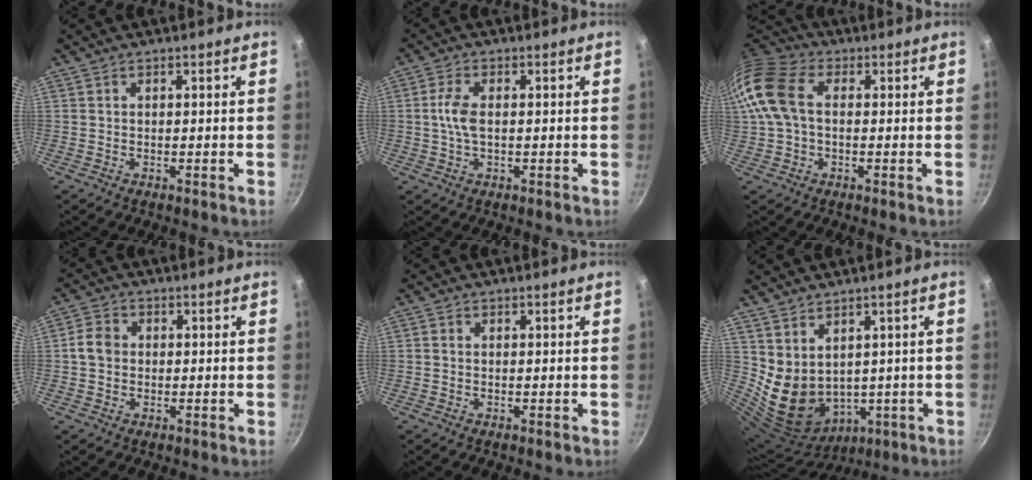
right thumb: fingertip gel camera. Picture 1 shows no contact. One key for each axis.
{"total": 4.5, "fx": 0.1, "fy": 2.2, "fz": 3.9, "tx": -0.090, "ty": 0.005, "tz": -0.002}
{"total": 12.4, "fx": 1.2, "fy": 8.2, "fz": 9.2, "tx": -0.177, "ty": 0.027, "tz": 0.006}
{"total": 4.1, "fx": 0.0, "fy": 3.5, "fz": 2.2, "tx": -0.034, "ty": 0.007, "tz": -0.009}
{"total": 0.6, "fx": 0.0, "fy": 0.5, "fz": 0.3, "tx": -0.005, "ty": 0.001, "tz": 0.000}
{"total": 11.1, "fx": 2.3, "fy": 8.6, "fz": 6.6, "tx": -0.103, "ty": -0.013, "tz": 0.079}